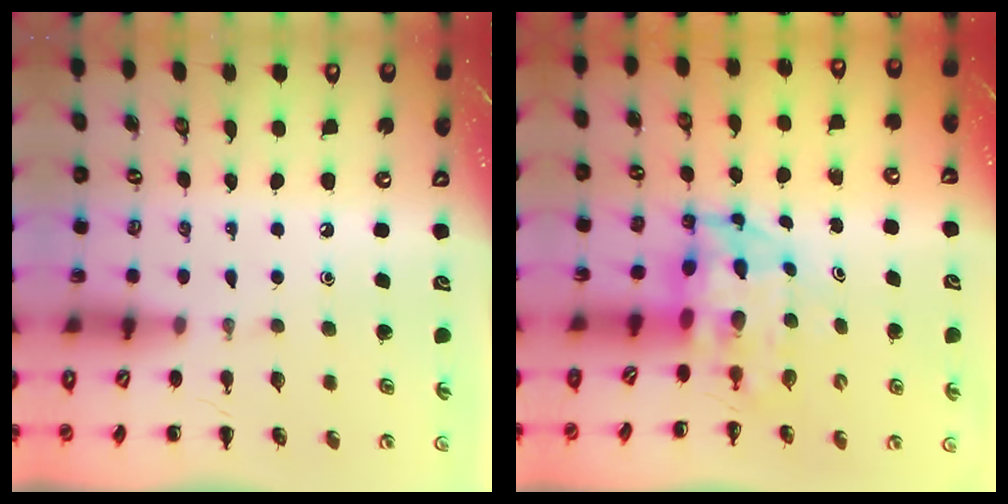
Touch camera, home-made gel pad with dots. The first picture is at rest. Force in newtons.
{"total": 4.4, "press": 4.2, "slide": 1.3}